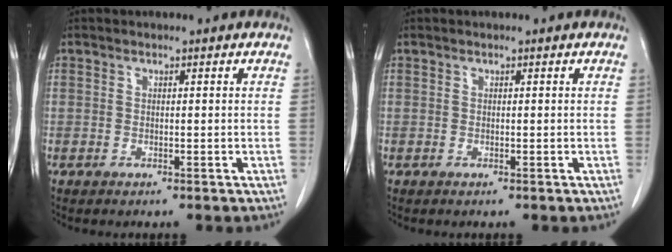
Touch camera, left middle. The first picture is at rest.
{"total": 0.0}